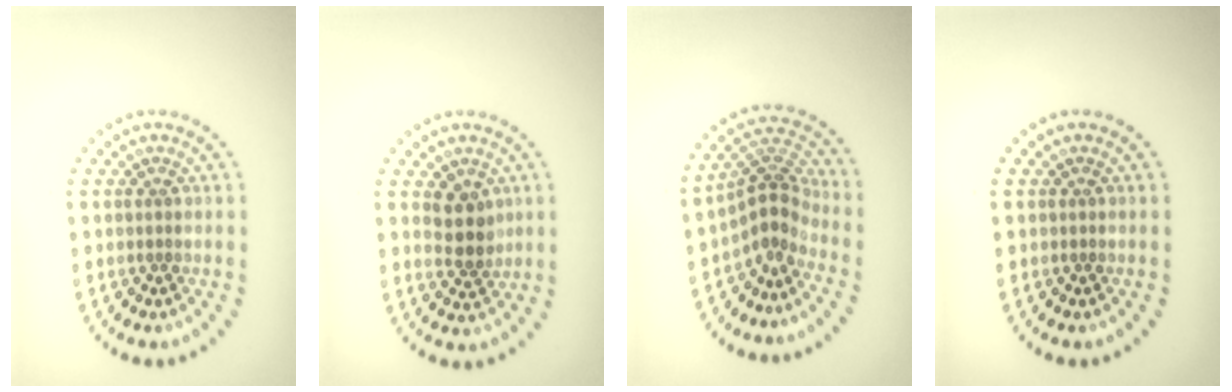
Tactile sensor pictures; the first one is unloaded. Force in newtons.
{"total": 2.6, "press": 2.3, "slide": 1.3}
{"total": 3.3, "press": 2.3, "slide": 2.4}
{"total": 0.0}